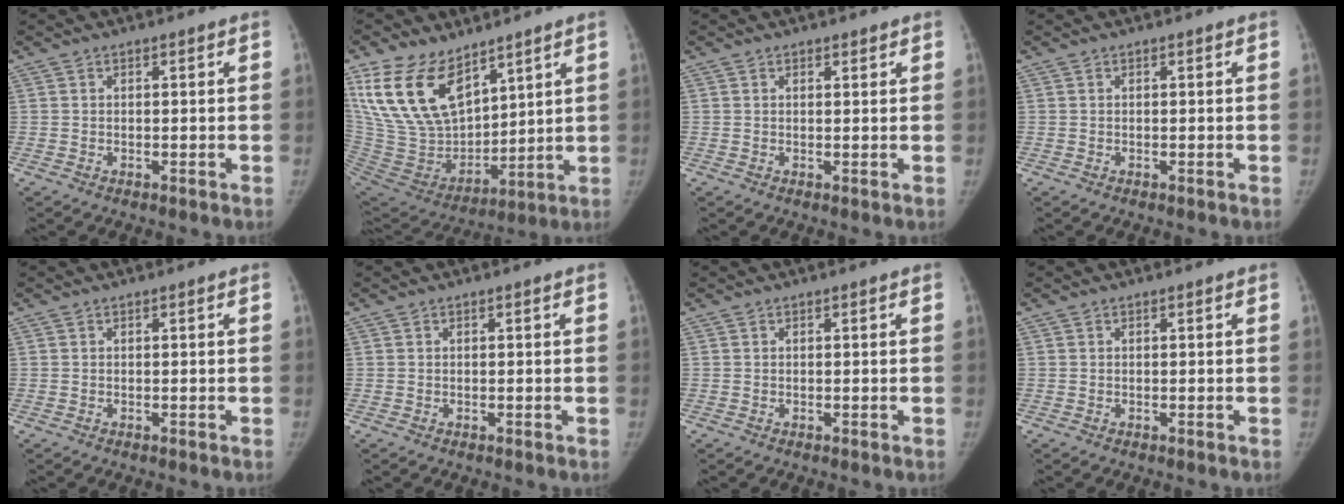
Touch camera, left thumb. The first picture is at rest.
{"total": 19.8, "force": [12.0, 10.8, 11.4], "torque": [-0.189, -0.061, 0.249]}
{"total": 0.9, "force": [0.8, 0.4, 0.3], "torque": [0.000, -0.006, 0.010]}
{"total": 0.0}
{"total": 0.0}
{"total": 0.0}
{"total": 0.0}
{"total": 0.0}